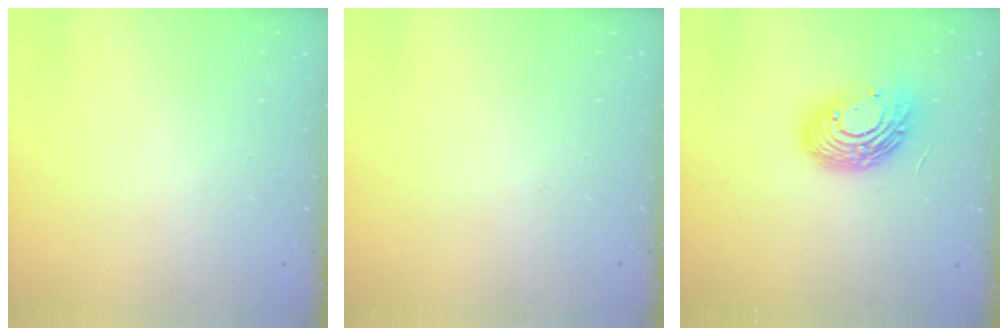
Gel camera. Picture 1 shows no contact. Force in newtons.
{"total": 0.0}
{"total": 13.7, "press": 13.7, "slide": 0.5}